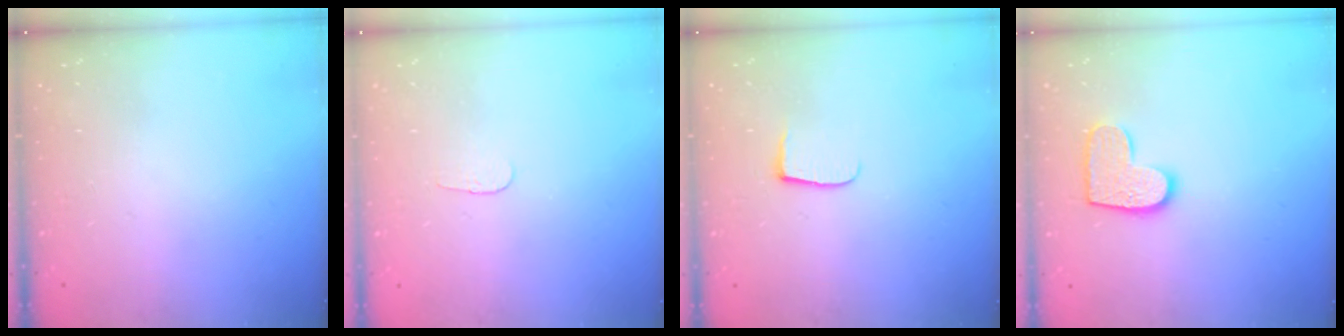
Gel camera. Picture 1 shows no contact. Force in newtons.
{"total": 2.8, "press": 2.8, "slide": 0.3}
{"total": 5.2, "press": 5.2, "slide": 0.7}
{"total": 10.5, "press": 10.5, "slide": 0.6}